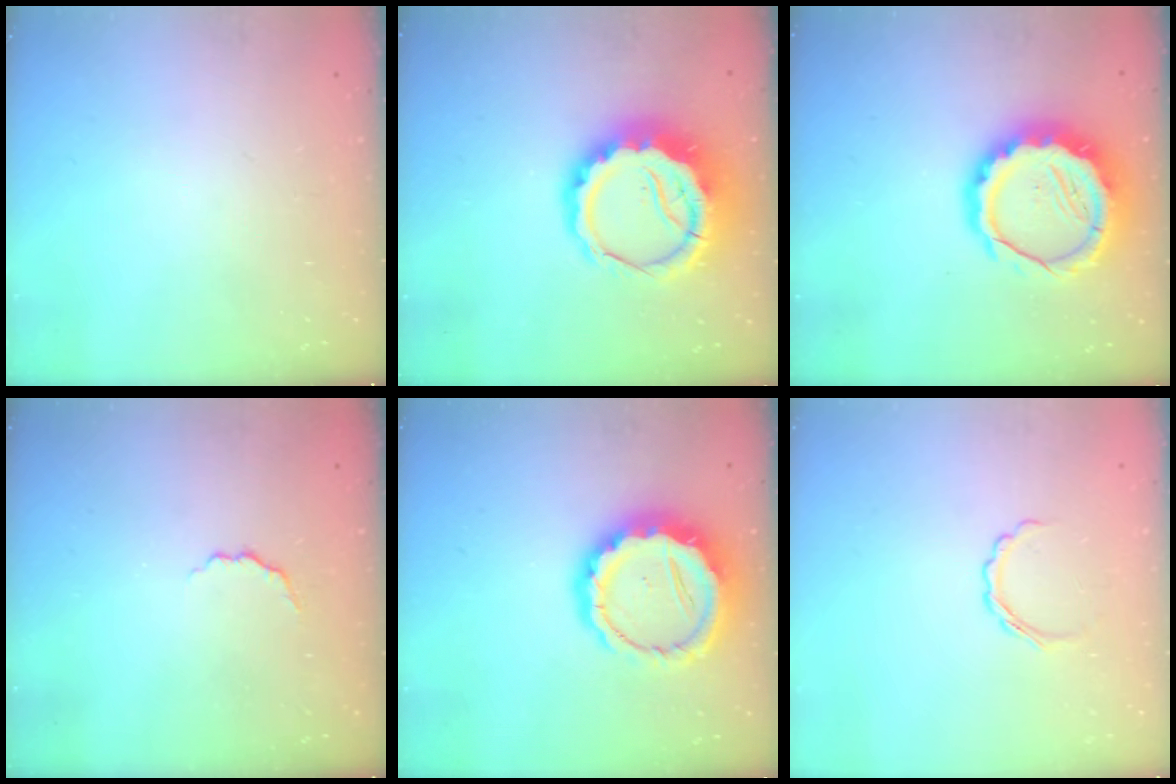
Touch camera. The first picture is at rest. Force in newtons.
{"total": 13.1, "press": 12.7, "slide": 3.1}
{"total": 13.4, "press": 13.1, "slide": 2.9}
{"total": 2.7, "press": 2.6, "slide": 0.9}
{"total": 14.2, "press": 13.9, "slide": 2.8}
{"total": 3.2, "press": 3.1, "slide": 0.8}